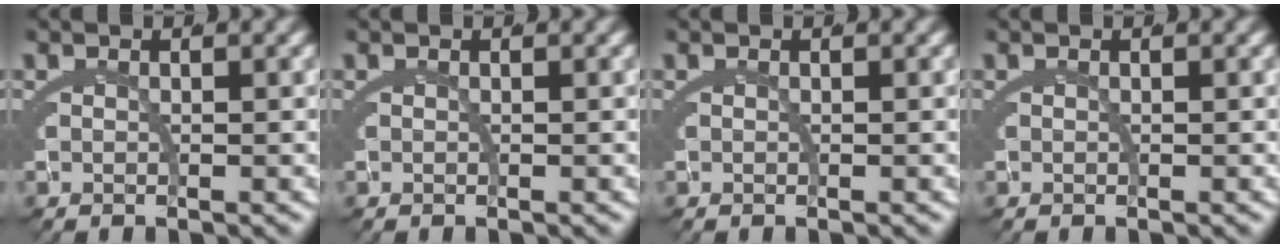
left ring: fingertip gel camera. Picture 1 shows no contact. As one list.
[{"total": 0.0}, {"total": 0.0}, {"total": 0.0}]